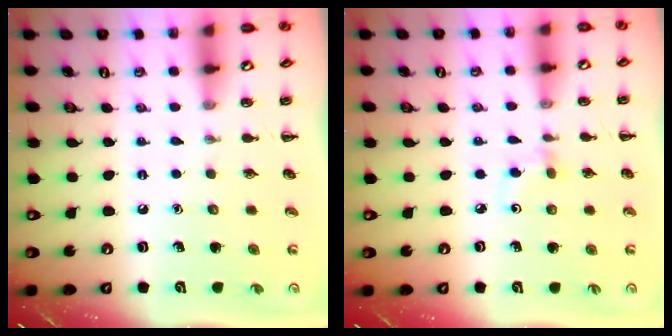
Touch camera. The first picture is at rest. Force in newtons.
{"total": 2.9, "press": 2.6, "slide": 1.2}